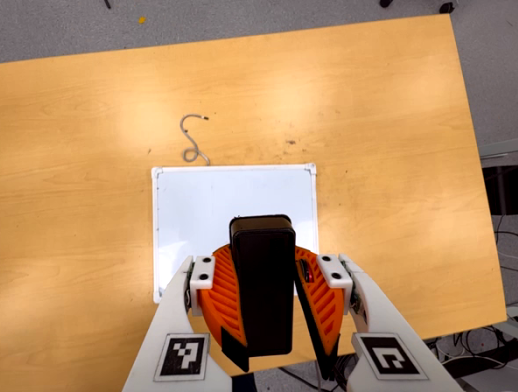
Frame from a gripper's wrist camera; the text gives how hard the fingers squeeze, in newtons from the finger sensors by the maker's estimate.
{"total": 10.1, "left": 10.4, "right": 9.8}